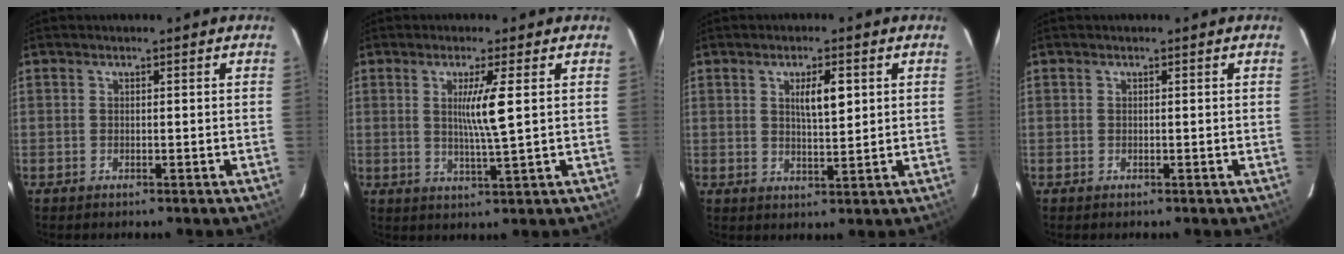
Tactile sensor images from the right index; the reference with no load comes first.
{"total": 5.5, "force": [1.2, -0.9, 5.3], "torque": [-0.096, -0.011, 0.023]}
{"total": 4.5, "force": [1.6, 1.1, 4.1], "torque": [-0.070, 0.001, 0.028]}
{"total": 0.0}